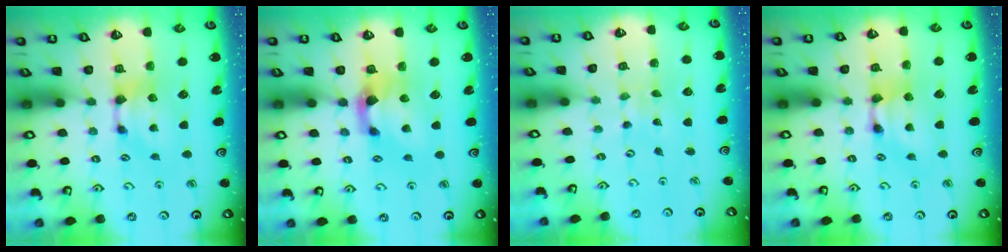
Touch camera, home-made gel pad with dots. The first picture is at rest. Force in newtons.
{"total": 2.4, "press": 2.0, "slide": 1.3}
{"total": 6.7, "press": 6.7, "slide": 0.4}
{"total": 2.1, "press": 2.1, "slide": 0.1}